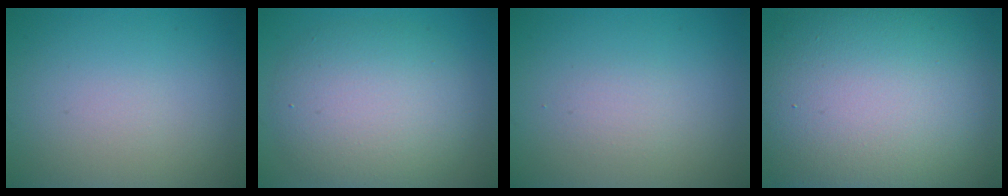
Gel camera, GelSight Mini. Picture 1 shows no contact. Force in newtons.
{"total": 6.6, "press": 6.6, "slide": 0.4}
{"total": 1.1, "press": 1.1, "slide": 0.0}
{"total": 18.9, "press": 18.9, "slide": 0.4}